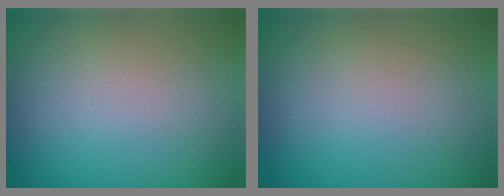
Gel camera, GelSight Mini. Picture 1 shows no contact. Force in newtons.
{"total": 0.0}